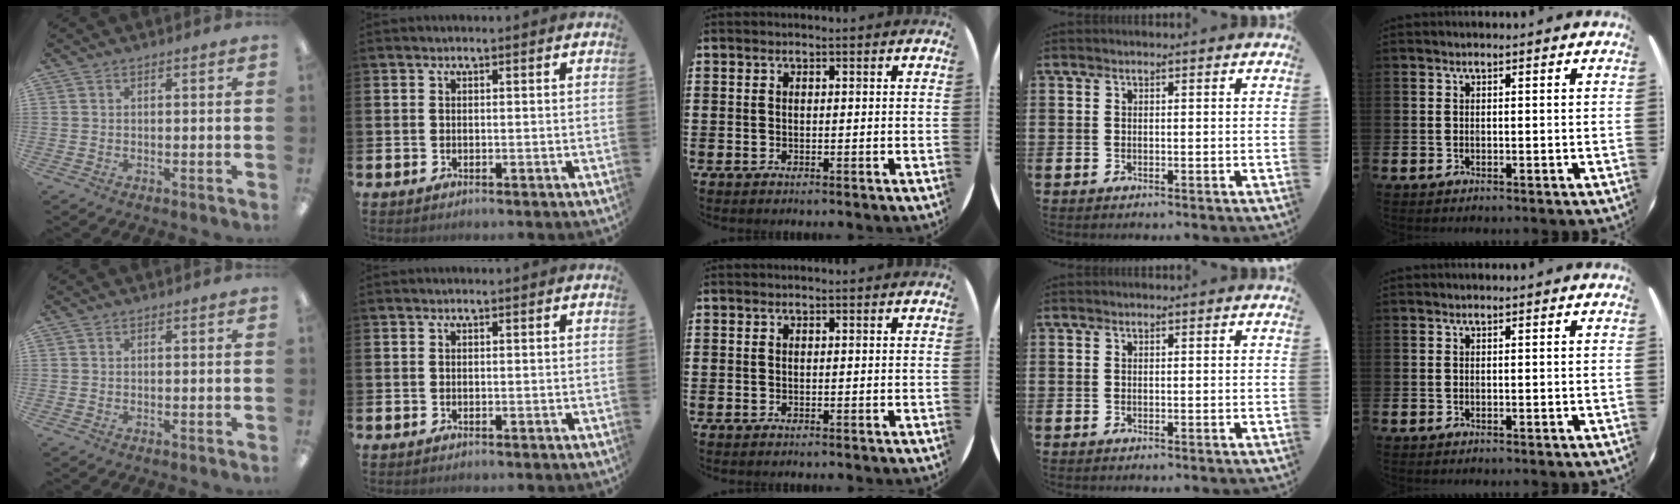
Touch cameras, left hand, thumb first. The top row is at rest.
{}